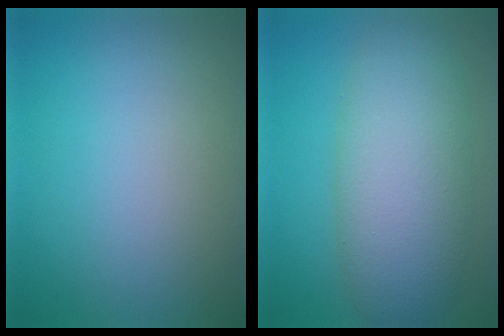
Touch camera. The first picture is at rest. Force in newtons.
{"total": 7.7, "press": 7.7, "slide": 0.6}